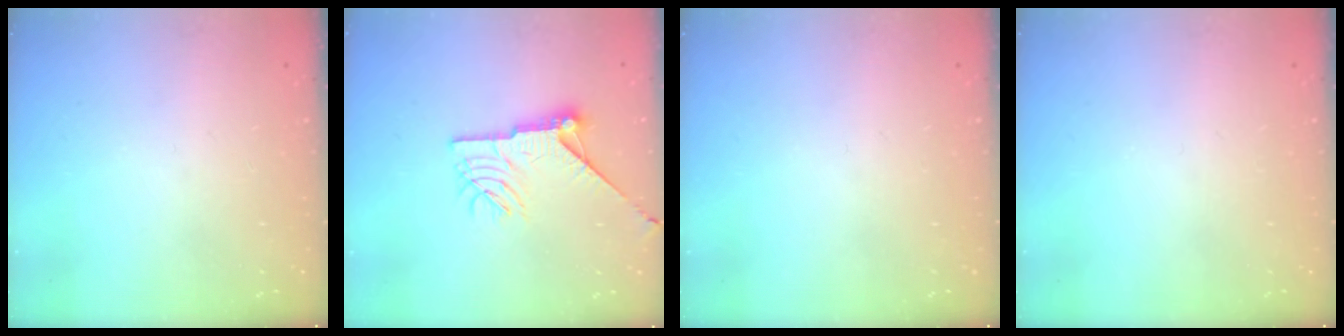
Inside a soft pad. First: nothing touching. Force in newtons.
{"total": 13.0, "press": 13.0, "slide": 0.7}
{"total": 0.0}
{"total": 0.0}